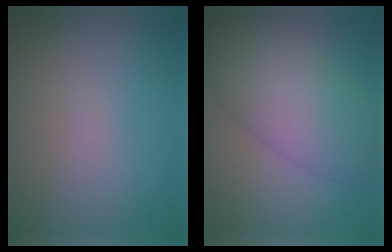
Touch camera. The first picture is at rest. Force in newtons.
{"total": 7.6, "press": 7.6, "slide": 0.1}